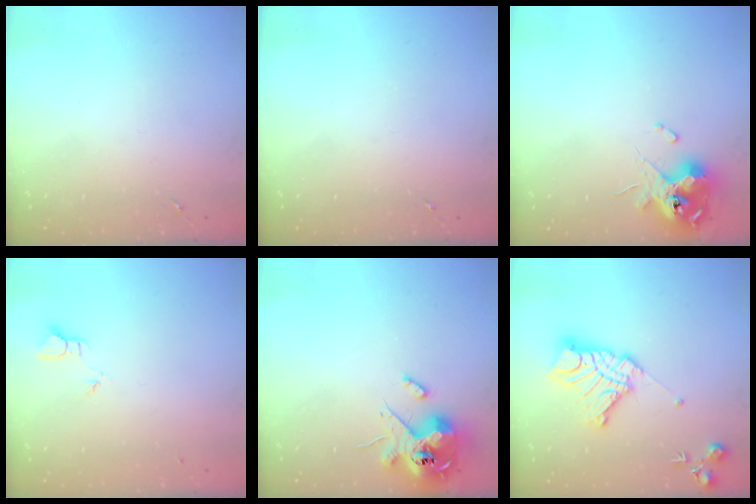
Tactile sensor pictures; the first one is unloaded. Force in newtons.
{"total": 0.0}
{"total": 12.4, "press": 12.2, "slide": 1.8}
{"total": 1.9, "press": 1.9, "slide": 0.1}
{"total": 13.8, "press": 13.6, "slide": 2.2}
{"total": 16.4, "press": 16.3, "slide": 1.4}